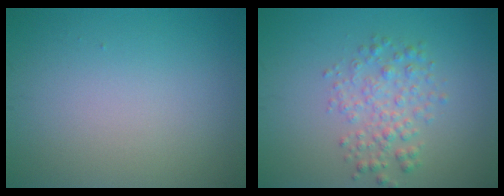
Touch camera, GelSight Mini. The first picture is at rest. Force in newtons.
{"total": 2.8, "press": 2.8, "slide": 0.0}